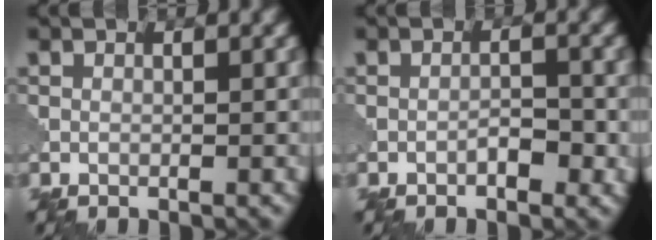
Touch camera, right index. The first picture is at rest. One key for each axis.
{"total": 1.5, "fx": -0.8, "fy": 0.6, "fz": 1.2, "tx": -0.019, "ty": 0.003, "tz": -0.016}